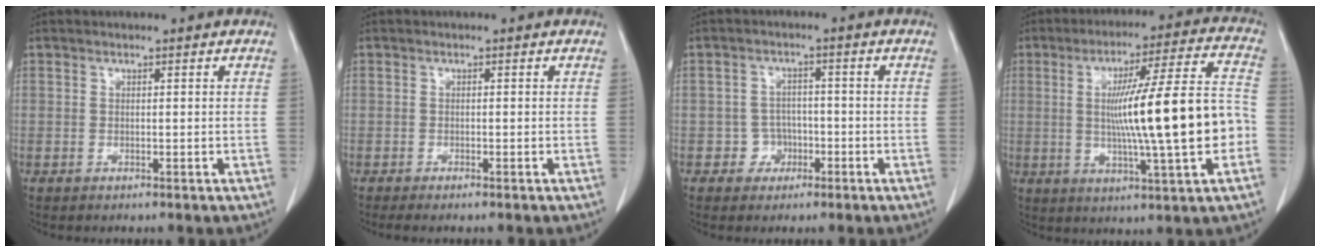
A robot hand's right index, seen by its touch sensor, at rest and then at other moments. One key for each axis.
{"total": 2.1, "fx": -1.7, "fy": 0.1, "fz": 1.2, "tx": -0.016, "ty": -0.004, "tz": -0.023}
{"total": 3.3, "fx": -1.4, "fy": 3.0, "fz": 0.2, "tx": 0.007, "ty": 0.014, "tz": -0.023}
{"total": 18.2, "fx": -1.6, "fy": 0.4, "fz": 18.1, "tx": -0.290, "ty": 0.013, "tz": -0.024}